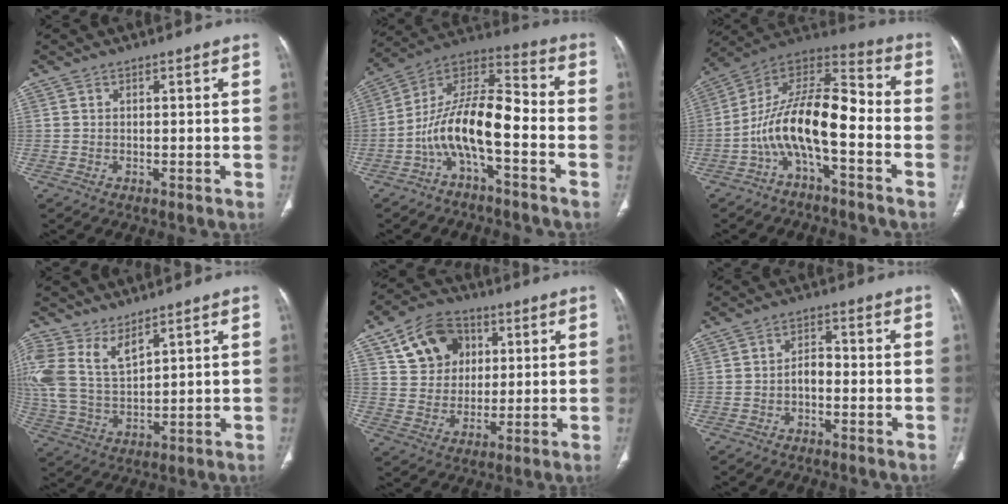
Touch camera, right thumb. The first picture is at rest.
{"total": 13.8, "force": [-4.9, 5.1, 11.9], "torque": [-0.218, 0.082, -0.096]}
{"total": 15.3, "force": [-5.0, 6.1, 13.1], "torque": [-0.225, 0.089, -0.096]}
{"total": 10.7, "force": [6.5, 4.9, 7.0], "torque": [-0.156, -0.021, 0.145]}
{"total": 12.7, "force": [4.9, 10.0, 6.1], "torque": [-0.071, -0.004, 0.086]}
{"total": 3.1, "force": [-1.1, 1.9, 2.1], "torque": [-0.025, 0.019, -0.025]}